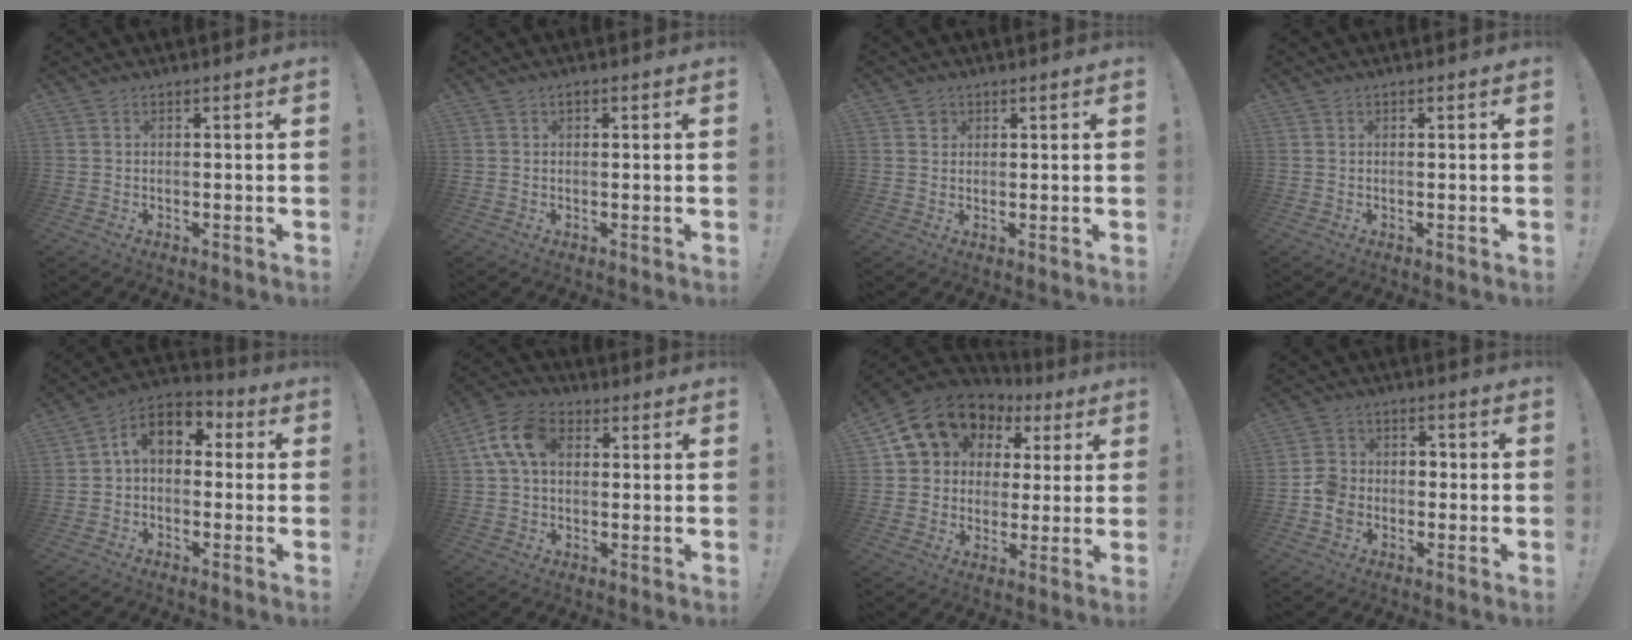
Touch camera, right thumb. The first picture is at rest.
{"total": 0.9, "force": [0.3, 0.6, 0.5], "torque": [-0.011, 0.003, 0.005]}
{"total": 2.2, "force": [1.2, 1.9, 0.4], "torque": [0.006, -0.004, 0.019]}
{"total": 0.0}
{"total": 8.9, "force": [2.1, 5.7, 6.5], "torque": [-0.112, 0.010, 0.047]}
{"total": 11.7, "force": [2.6, 7.7, 8.4], "torque": [-0.160, 0.017, 0.052]}
{"total": 13.5, "force": [6.4, 10.7, 5.0], "torque": [-0.079, -0.034, 0.131]}
{"total": 7.9, "force": [-3.8, 6.3, 2.8], "torque": [-0.042, 0.038, -0.070]}